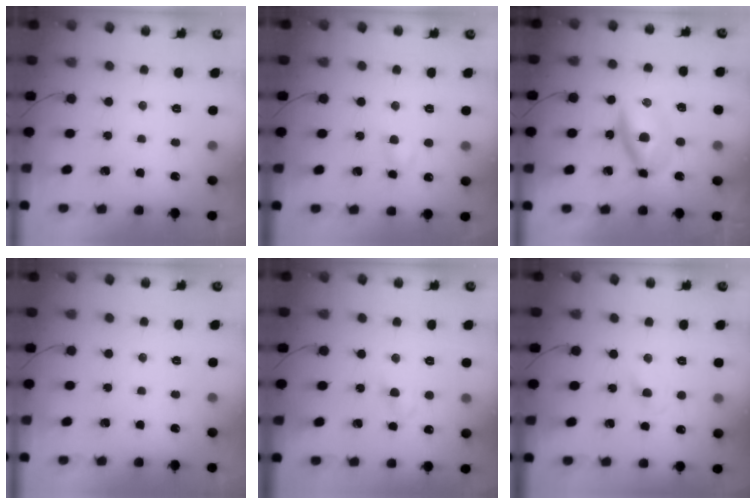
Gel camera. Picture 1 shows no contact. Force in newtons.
{"total": 3.0, "press": 2.9, "slide": 1.0}
{"total": 5.7, "press": 5.6, "slide": 1.1}
{"total": 0.0}
{"total": 3.6, "press": 3.3, "slide": 1.3}
{"total": 3.4, "press": 3.2, "slide": 1.1}